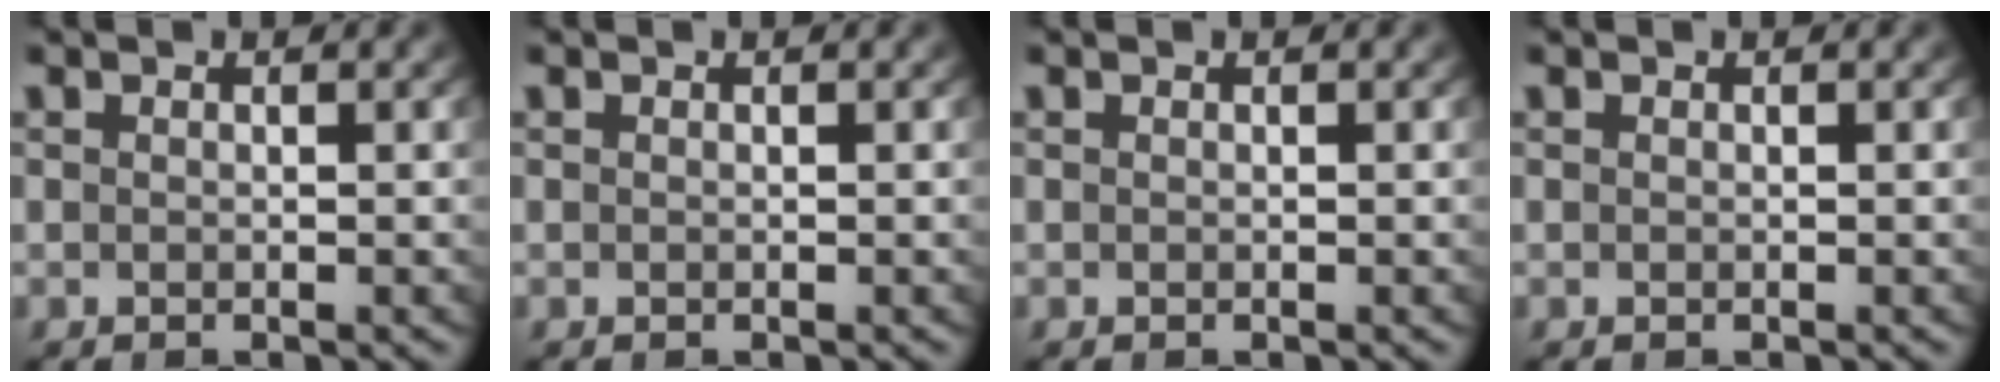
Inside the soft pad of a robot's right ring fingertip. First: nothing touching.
{"total": 0.0}
{"total": 0.0}
{"total": 0.0}